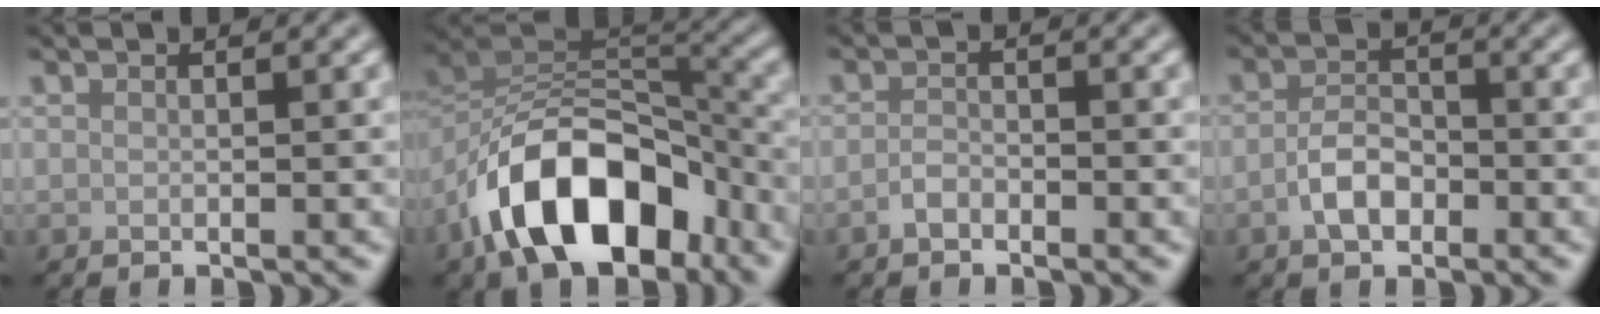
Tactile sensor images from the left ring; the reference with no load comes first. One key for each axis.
{"total": 12.0, "fx": -6.8, "fy": 6.2, "fz": 7.7, "tx": -0.120, "ty": 0.009, "tz": -0.132}
{"total": 1.3, "fx": -0.9, "fy": 0.6, "fz": 0.7, "tx": -0.015, "ty": 0.003, "tz": -0.021}
{"total": 3.0, "fx": -1.2, "fy": 1.8, "fz": 2.1, "tx": -0.040, "ty": 0.005, "tz": -0.028}